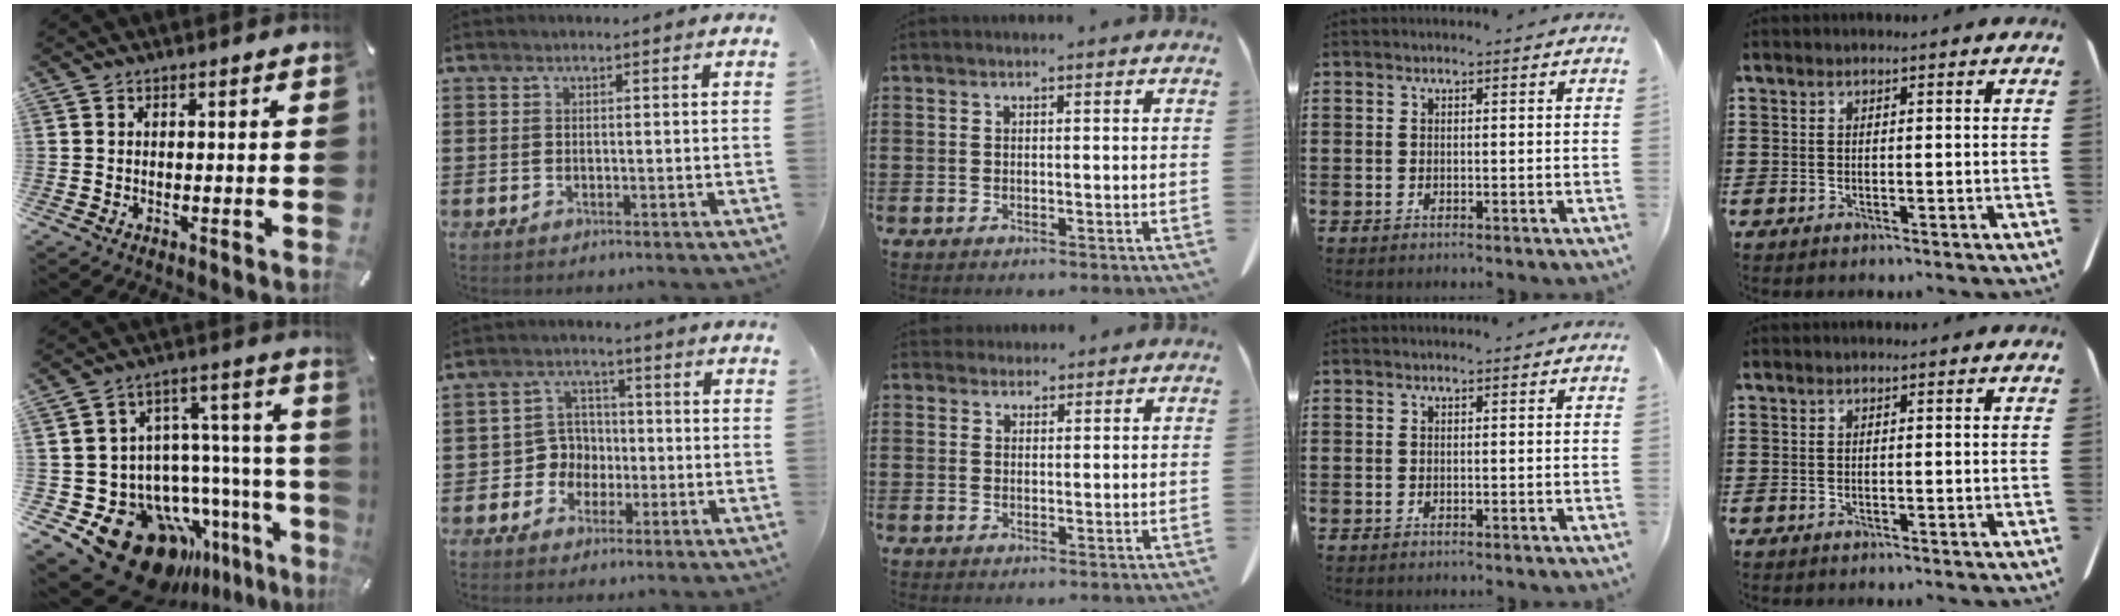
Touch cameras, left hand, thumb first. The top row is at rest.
{"thumb": {"total": 23.8, "force": [-15.9, 13.1, 11.9], "torque": [-0.177, 0.052, -0.234]}, "index": {"total": 5.2, "force": [-1.4, 4.9, 1.0], "torque": [-0.045, 0.012, -0.030]}, "middle": {"total": 2.1, "force": [1.8, 0.9, 0.1], "torque": [0.001, 0.002, 0.036]}}